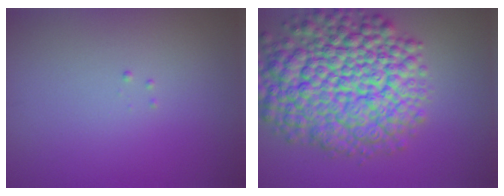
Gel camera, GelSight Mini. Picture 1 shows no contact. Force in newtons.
{"total": 12.4, "press": 12.4, "slide": 0.5}